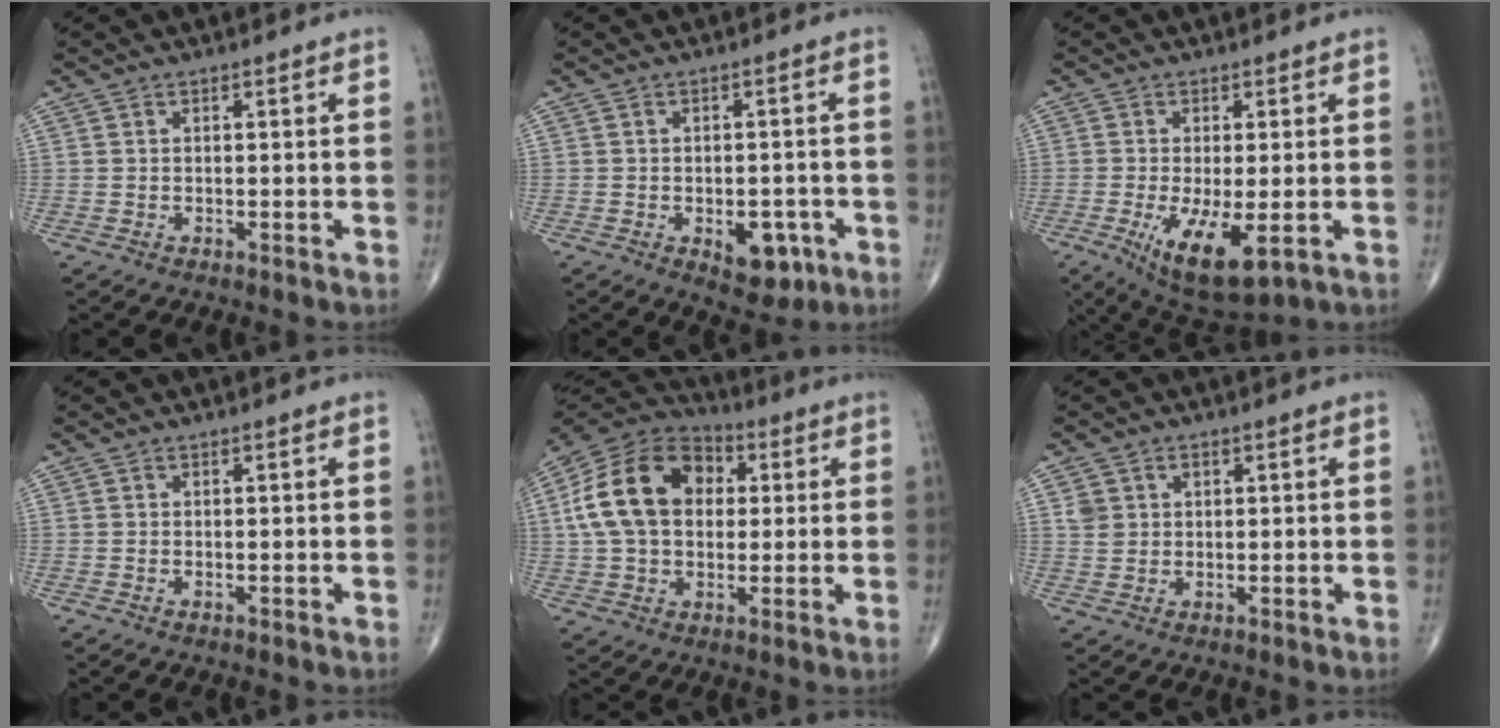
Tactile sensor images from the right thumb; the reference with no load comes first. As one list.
[{"total": 7.2, "force": [-2.8, 4.2, 5.1], "torque": [-0.043, 0.008, -0.027]}, {"total": 11.2, "force": [-3.4, 4.1, 9.8], "torque": [-0.170, -0.024, -0.044]}, {"total": 0.0}, {"total": 18.7, "force": [3.1, 13.2, 12.9], "torque": [-0.225, 0.022, 0.047]}, {"total": 3.4, "force": [1.2, 2.9, 1.3], "torque": [-0.010, -0.005, 0.026]}]